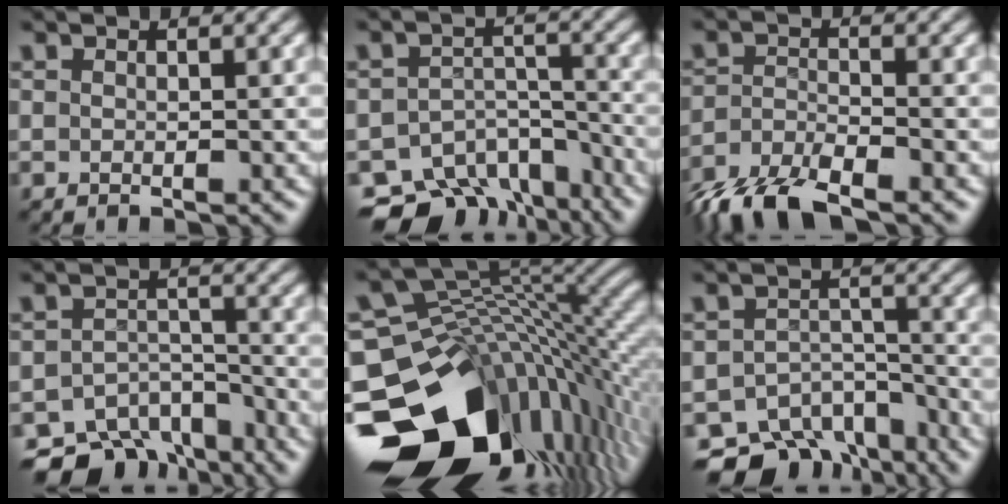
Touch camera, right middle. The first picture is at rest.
{"total": 10.6, "force": [-8.7, 5.6, 2.2], "torque": [-0.014, 0.000, -0.118]}
{"total": 5.5, "force": [-4.5, 1.5, 2.8], "torque": [-0.056, -0.004, -0.092]}
{"total": 7.7, "force": [-6.7, 3.6, 1.4], "torque": [-0.001, -0.006, -0.100]}
{"total": 17.1, "force": [-7.6, 10.7, 11.0], "torque": [-0.228, -0.010, -0.109]}
{"total": 8.9, "force": [-7.6, 4.3, 1.8], "torque": [-0.003, -0.002, -0.108]}